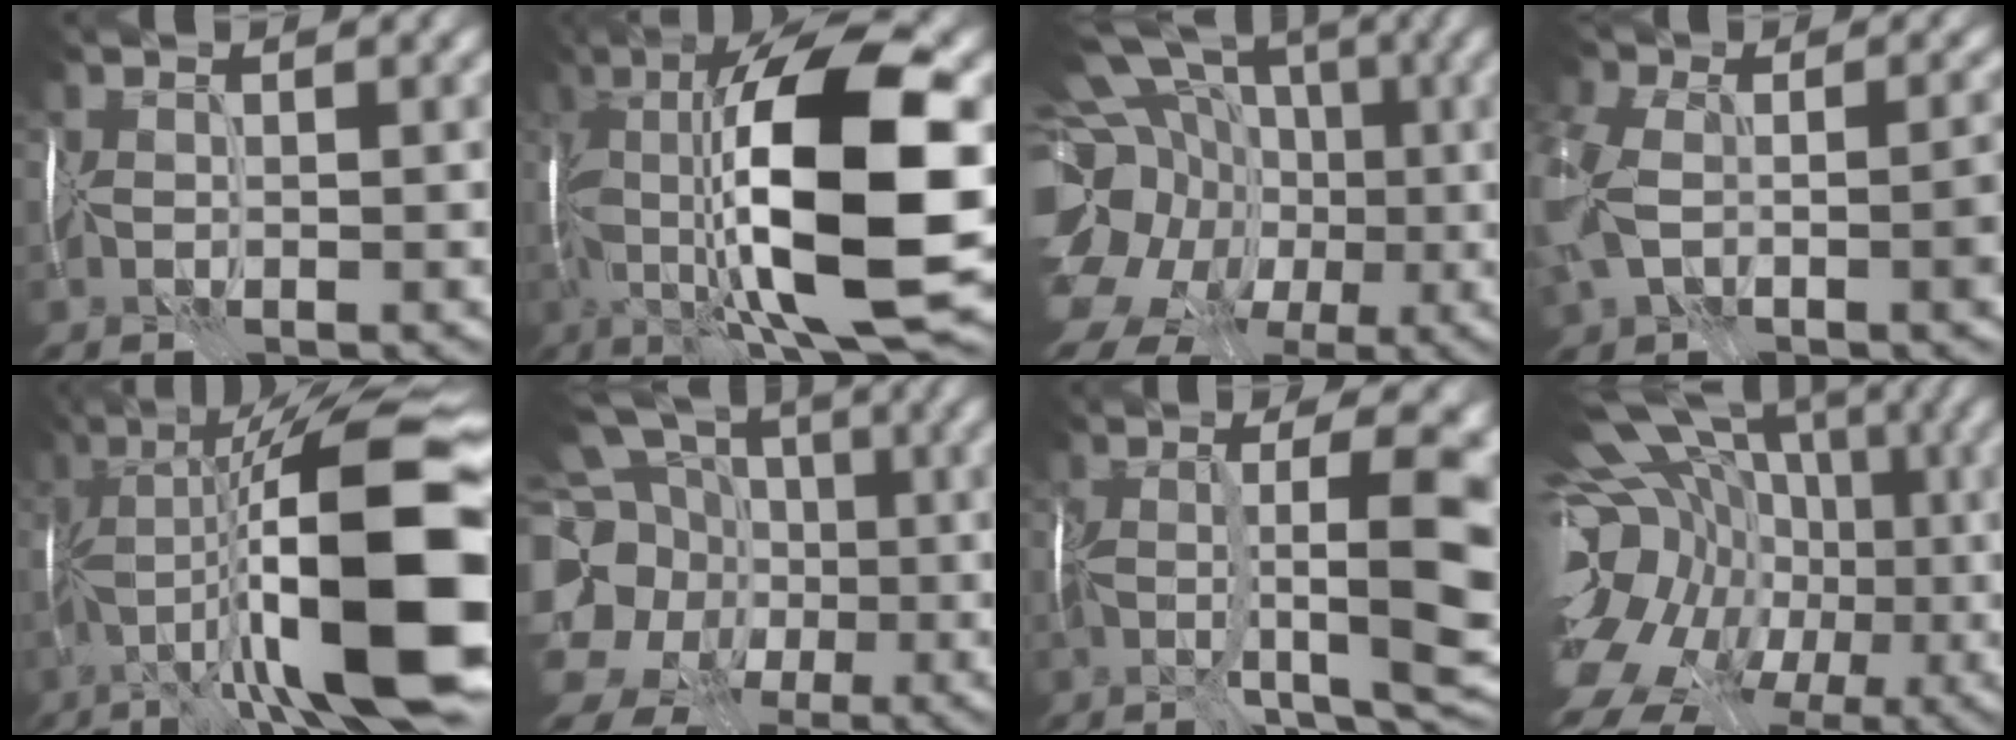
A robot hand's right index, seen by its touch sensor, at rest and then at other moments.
{"total": 14.7, "force": [-0.2, 3.8, 14.2], "torque": [-0.236, 0.009, 0.003]}
{"total": 19.3, "force": [-3.0, 16.4, 9.7], "torque": [-0.189, 0.004, -0.076]}
{"total": 10.2, "force": [-2.3, 6.2, 7.8], "torque": [-0.170, -0.013, -0.035]}
{"total": 17.5, "force": [-2.7, 4.3, 16.8], "torque": [-0.277, 0.032, -0.043]}
{"total": 16.2, "force": [0.2, 14.5, 7.2], "torque": [-0.180, 0.013, -0.023]}
{"total": 11.5, "force": [-0.5, 2.5, 11.2], "torque": [-0.157, 0.001, -0.002]}
{"total": 19.1, "force": [-4.4, 14.1, 12.0], "torque": [-0.194, -0.005, -0.078]}